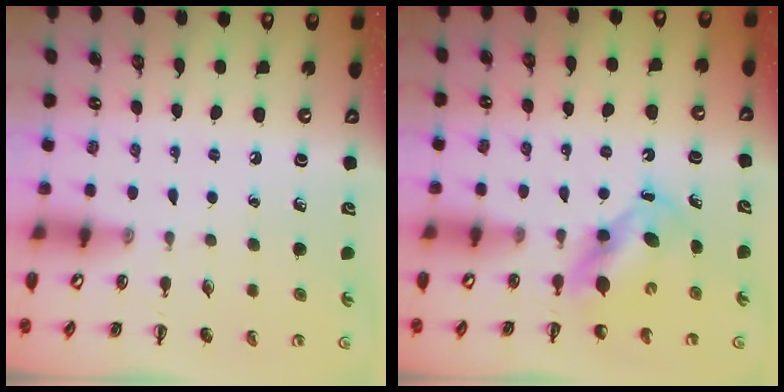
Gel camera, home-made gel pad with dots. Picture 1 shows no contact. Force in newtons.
{"total": 6.5, "press": 6.5, "slide": 1.0}